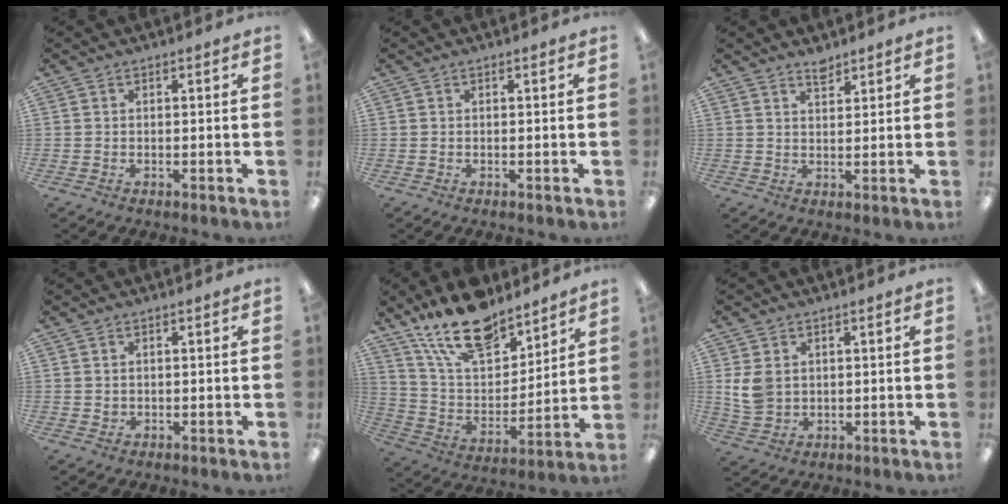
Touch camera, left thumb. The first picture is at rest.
{"total": 0.0}
{"total": 3.0, "force": [2.7, 0.9, 0.8], "torque": [-0.004, -0.017, 0.047]}
{"total": 1.1, "force": [0.7, 0.8, 0.2], "torque": [-0.005, 0.001, 0.014]}
{"total": 18.9, "force": [14.6, 8.0, 9.0], "torque": [-0.174, -0.081, 0.260]}
{"total": 6.2, "force": [1.9, 4.9, 3.4], "torque": [-0.075, 0.003, 0.037]}